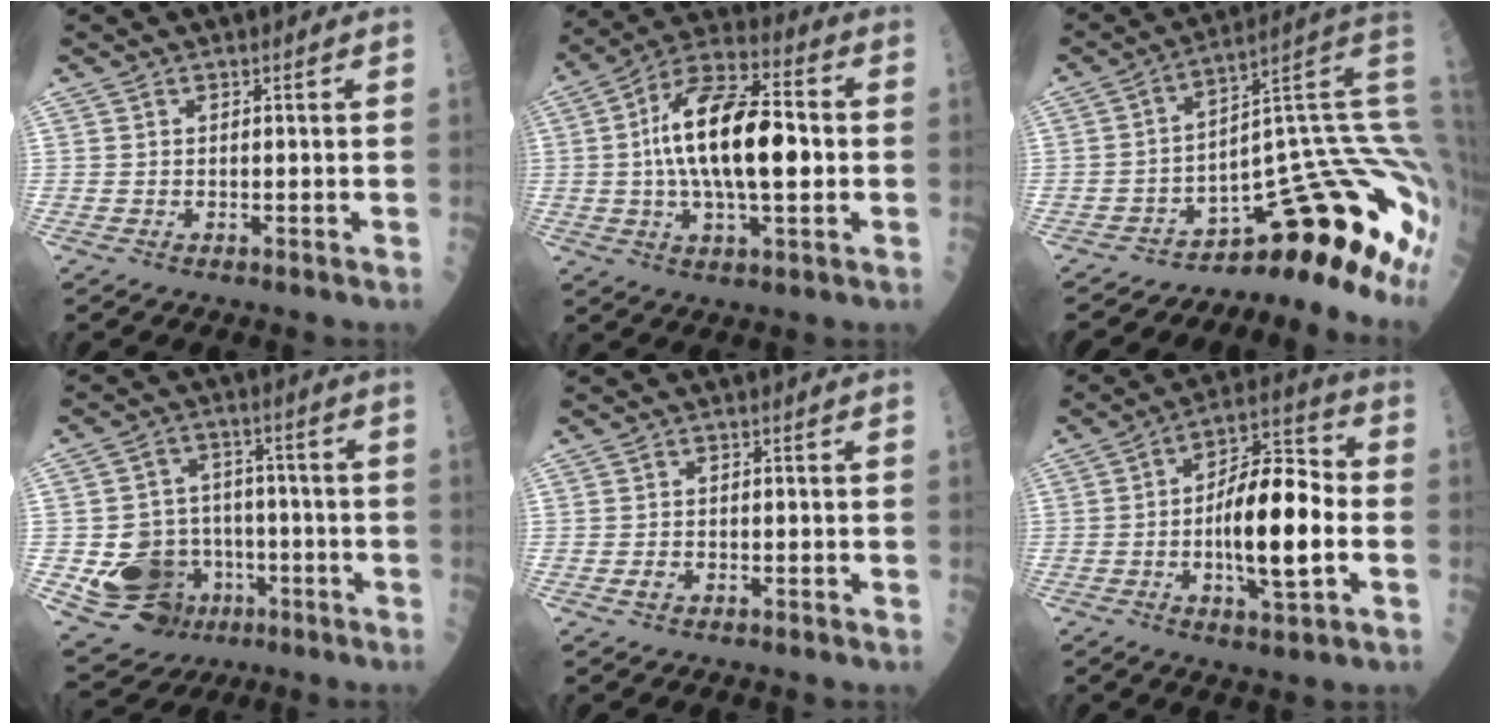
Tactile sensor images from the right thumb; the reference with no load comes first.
{"total": 18.9, "force": [0.2, 7.7, 17.2], "torque": [-0.301, 0.023, -0.004]}
{"total": 14.5, "force": [-7.2, 3.6, 12.1], "torque": [-0.074, 0.126, -0.099]}
{"total": 14.5, "force": [-4.6, 12.1, 6.5], "torque": [-0.073, 0.032, -0.061]}
{"total": 1.2, "force": [-0.6, 0.8, 0.7], "torque": [-0.013, 0.002, -0.013]}
{"total": 16.5, "force": [-2.5, 5.8, 15.2], "torque": [-0.239, 0.031, -0.042]}